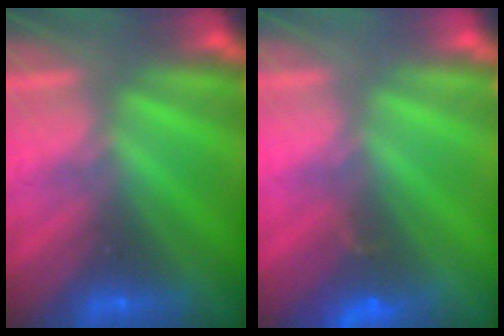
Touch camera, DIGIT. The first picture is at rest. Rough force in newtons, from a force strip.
{"total": 3.3}